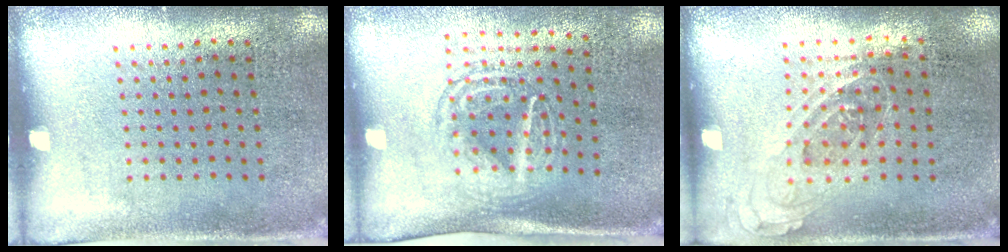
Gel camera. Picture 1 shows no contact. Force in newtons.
{"total": 1.6, "press": 1.3, "slide": 1.0}
{"total": 0.7, "press": 0.6, "slide": 0.3}